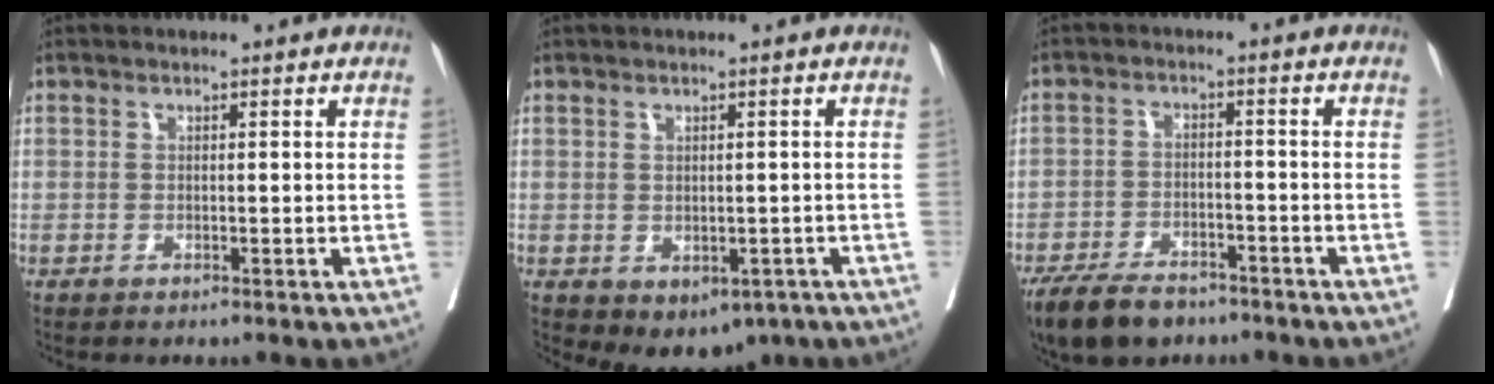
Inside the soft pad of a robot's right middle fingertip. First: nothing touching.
{"total": 6.0, "force": [-3.0, 4.1, 3.1], "torque": [-0.023, 0.003, -0.030]}
{"total": 9.0, "force": [-7.0, 3.9, 4.1], "torque": [-0.070, -0.008, -0.118]}